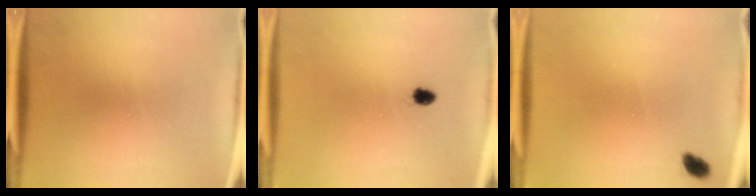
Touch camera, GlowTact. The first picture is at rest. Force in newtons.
{"total": 1.4}
{"total": 1.8}